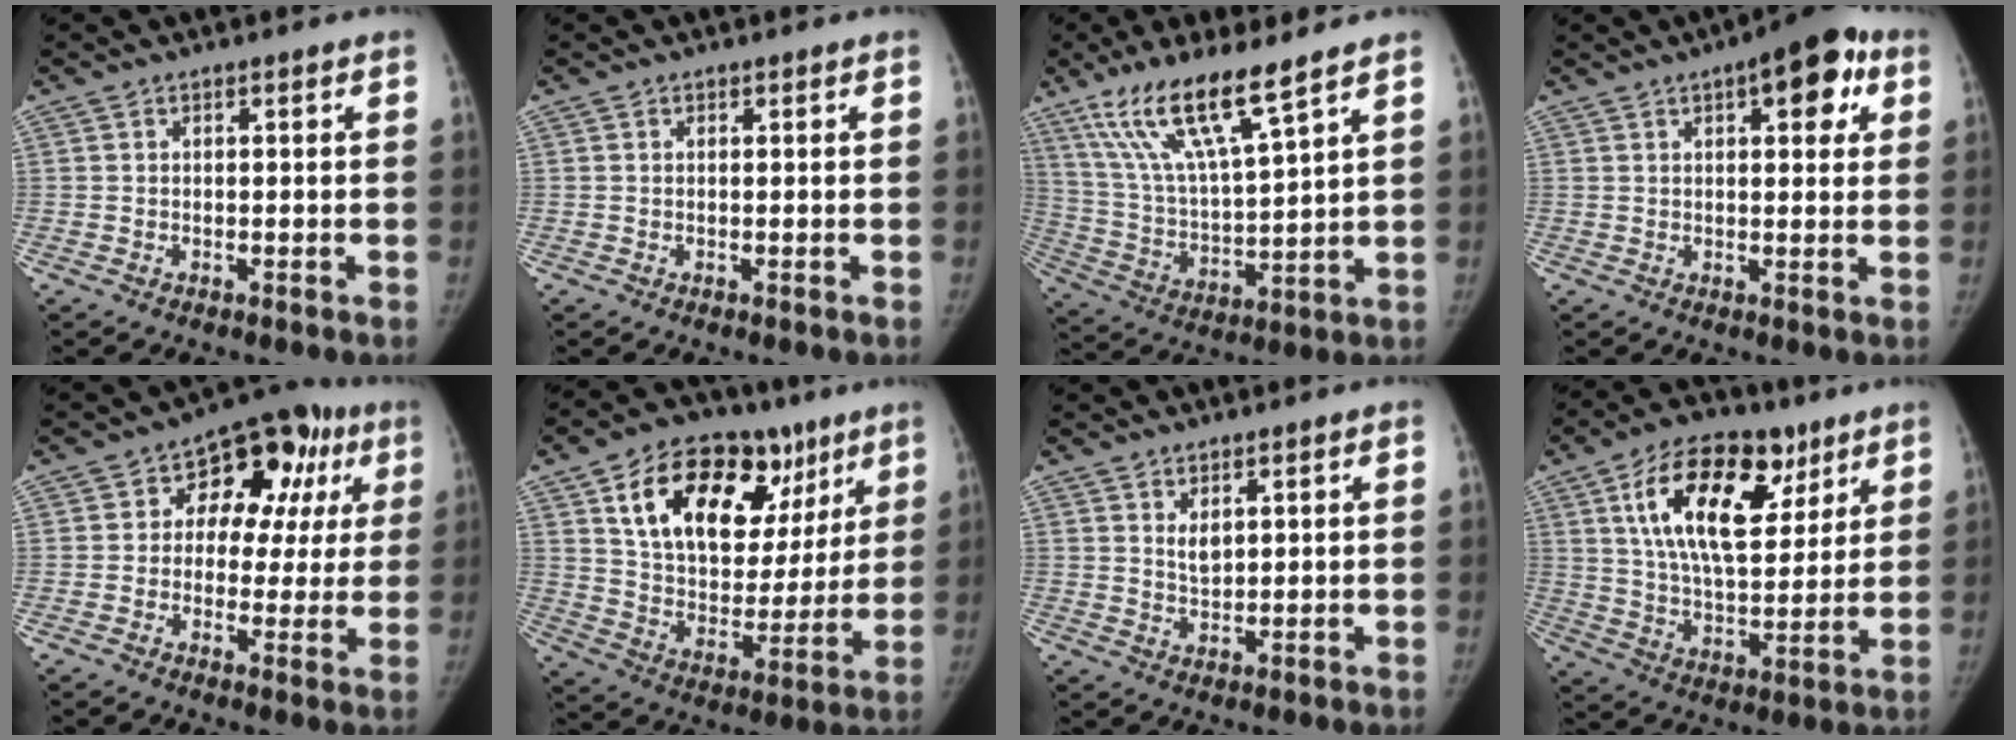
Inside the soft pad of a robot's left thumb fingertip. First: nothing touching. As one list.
[{"total": 0.0}, {"total": 15.8, "force": [10.6, 2.4, 11.5], "torque": [-0.210, -0.048, 0.214]}, {"total": 10.6, "force": [4.6, 4.4, 8.5], "torque": [-0.073, 0.001, 0.052]}, {"total": 14.2, "force": [4.2, 9.8, 9.4], "torque": [-0.046, 0.021, 0.048]}, {"total": 26.0, "force": [12.2, 15.7, 16.7], "torque": [-0.217, -0.003, 0.201]}, {"total": 3.0, "force": [1.5, 1.5, 2.1], "torque": [-0.023, -0.016, 0.033]}, {"total": 20.5, "force": [9.0, 10.8, 14.9], "torque": [-0.214, -0.027, 0.155]}]